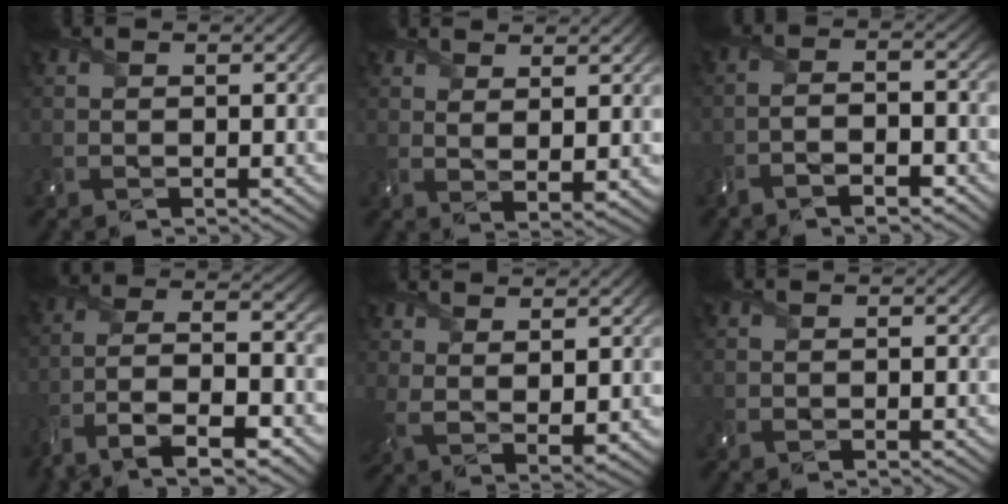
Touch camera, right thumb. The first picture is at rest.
{"total": 2.7, "force": [1.9, 0.3, 1.9], "torque": [-0.046, -0.005, 0.040]}
{"total": 5.4, "force": [-3.5, 1.3, 3.8], "torque": [-0.071, -0.007, -0.069]}
{"total": 11.4, "force": [-6.8, 3.9, 8.2], "torque": [-0.168, -0.008, -0.133]}
{"total": 4.4, "force": [3.0, 1.4, 2.9], "torque": [-0.071, -0.007, 0.063]}
{"total": 0.0}